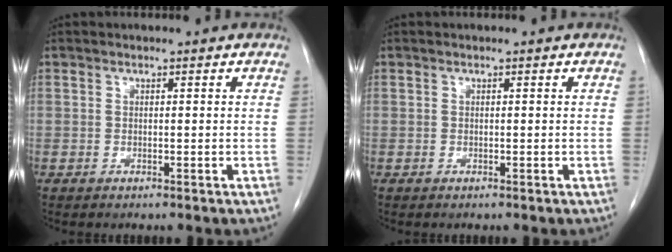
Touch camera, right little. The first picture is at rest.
{"total": 0.0}